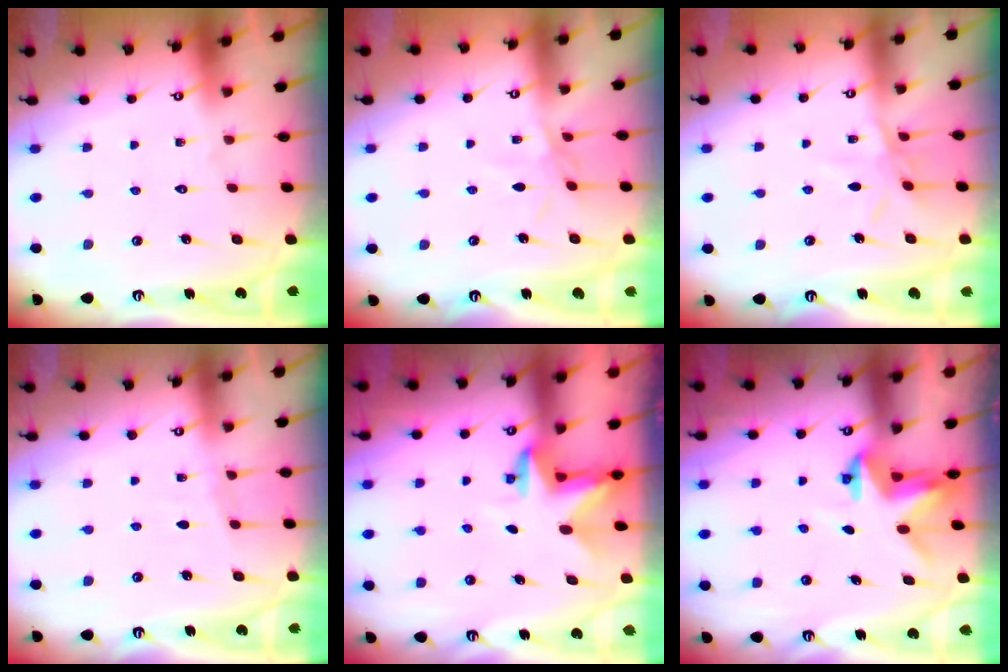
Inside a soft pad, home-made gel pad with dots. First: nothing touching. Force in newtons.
{"total": 3.5, "press": 3.5, "slide": 0.5}
{"total": 7.4, "press": 7.4, "slide": 0.6}
{"total": 2.7, "press": 2.6, "slide": 0.4}
{"total": 3.4, "press": 3.4, "slide": 0.1}
{"total": 3.2, "press": 3.2, "slide": 0.0}